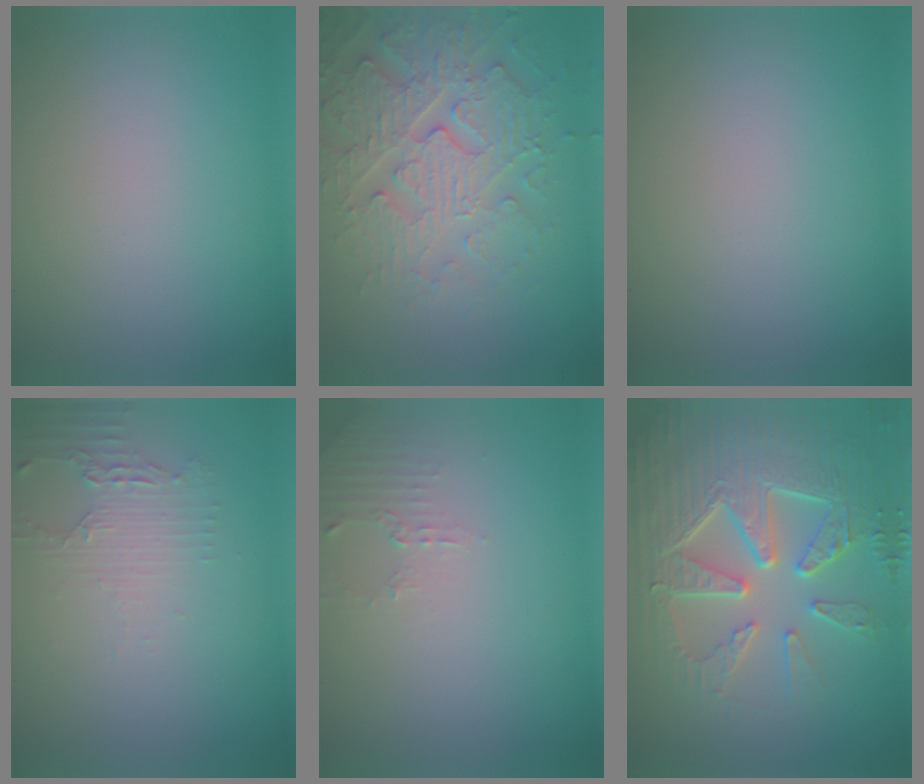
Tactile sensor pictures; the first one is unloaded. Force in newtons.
{"total": 5.5, "press": 5.1, "slide": 2.0}
{"total": 0.0}
{"total": 2.2, "press": 1.8, "slide": 1.2}
{"total": 1.4, "press": 1.4, "slide": 0.4}
{"total": 9.5, "press": 6.6, "slide": 6.9}